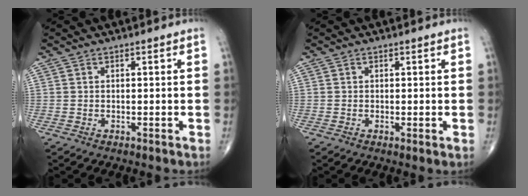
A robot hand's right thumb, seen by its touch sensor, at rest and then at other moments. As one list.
[{"total": 0.8, "force": [0.0, 0.1, 0.8], "torque": [-0.018, -0.004, -0.003]}]